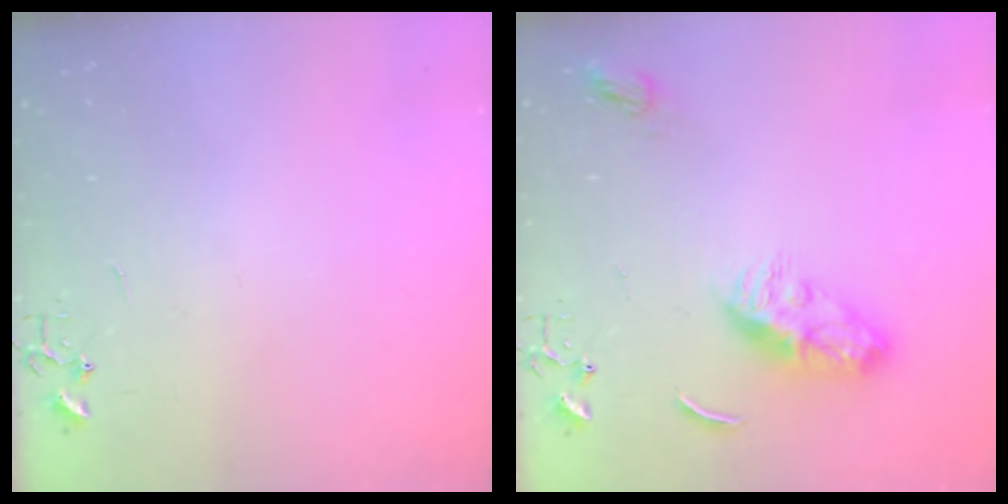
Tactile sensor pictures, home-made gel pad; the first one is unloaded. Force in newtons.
{"total": 10.6, "press": 10.5, "slide": 0.7}